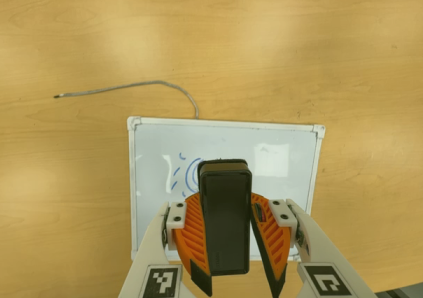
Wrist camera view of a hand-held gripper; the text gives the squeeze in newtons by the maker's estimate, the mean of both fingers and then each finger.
{"total": 9.2, "left": 9.0, "right": 9.5}